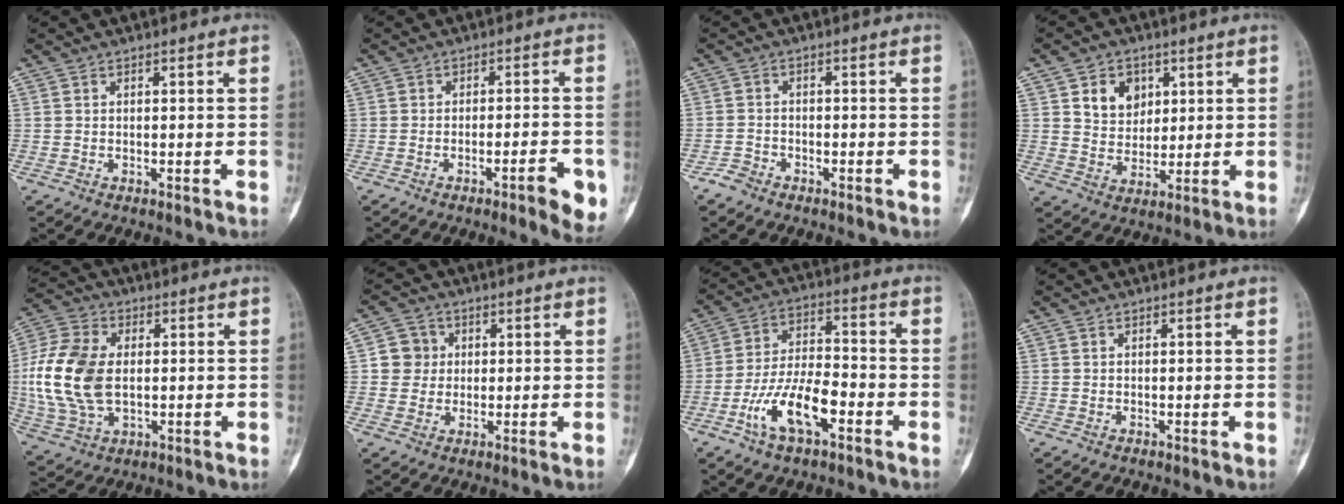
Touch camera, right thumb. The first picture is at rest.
{"total": 7.3, "force": [-3.3, 1.5, 6.4], "torque": [-0.080, 0.009, -0.040]}
{"total": 2.3, "force": [-1.9, 1.3, 0.5], "torque": [-0.013, 0.007, -0.038]}
{"total": 8.0, "force": [3.1, 6.3, 3.9], "torque": [-0.030, -0.014, 0.056]}
{"total": 16.1, "force": [0.2, 10.3, 12.3], "torque": [-0.256, 0.007, 0.006]}
{"total": 5.1, "force": [0.7, 4.9, 1.0], "torque": [0.013, 0.006, 0.006]}
{"total": 12.6, "force": [-5.5, 5.5, 10.0], "torque": [-0.190, 0.037, -0.101]}
{"total": 0.0}